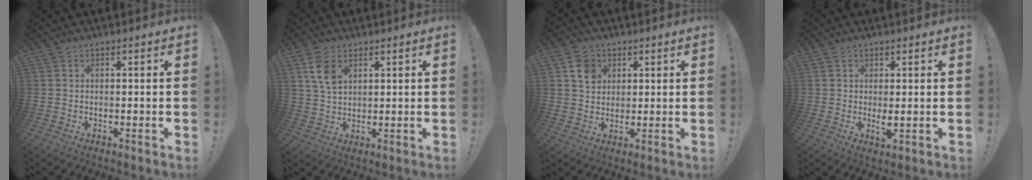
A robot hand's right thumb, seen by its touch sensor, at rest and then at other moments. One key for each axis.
{"total": 7.0, "fx": 3.2, "fy": 4.3, "fz": 4.5, "tx": -0.079, "ty": -0.005, "tz": 0.063}
{"total": 6.5, "fx": 2.8, "fy": 5.5, "fz": 2.1, "tx": -0.020, "ty": -0.009, "tz": 0.054}
{"total": 2.5, "fx": 0.8, "fy": 1.3, "fz": 2.1, "tx": -0.022, "ty": -0.009, "tz": 0.014}